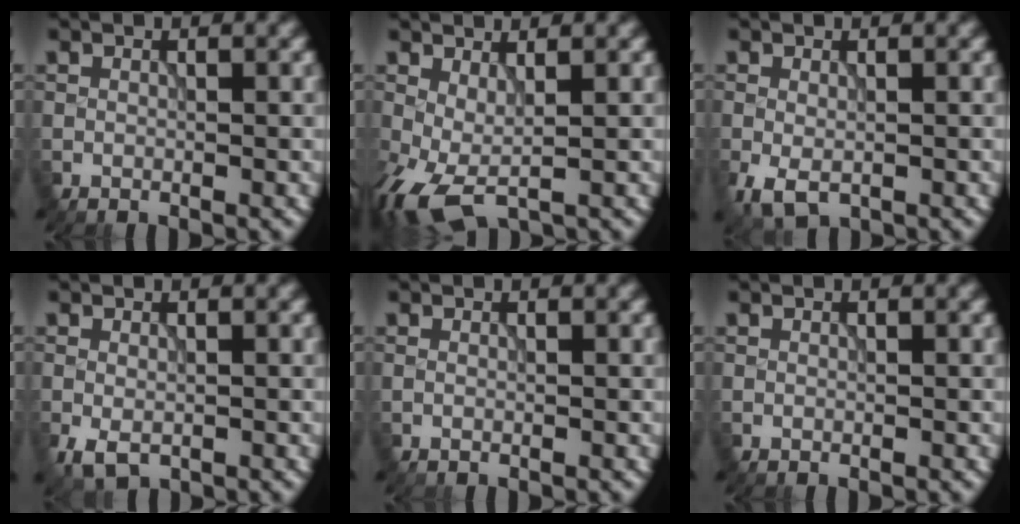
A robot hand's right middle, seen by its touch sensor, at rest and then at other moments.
{"total": 4.1, "force": [-1.0, 1.6, 3.6], "torque": [-0.087, -0.006, -0.023]}
{"total": 2.7, "force": [-1.0, 1.6, 1.9], "torque": [-0.045, -0.012, -0.017]}
{"total": 2.1, "force": [-0.9, 1.2, 1.5], "torque": [-0.033, -0.012, -0.014]}
{"total": 0.0}
{"total": 0.0}